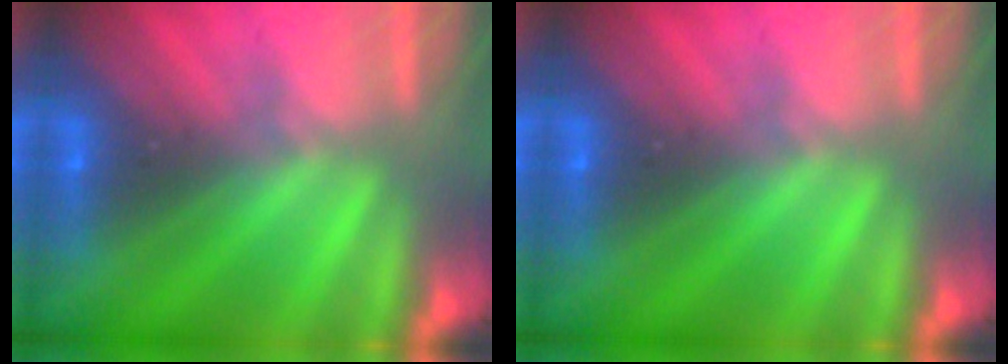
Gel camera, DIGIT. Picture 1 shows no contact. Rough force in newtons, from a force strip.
{"total": 0.0}